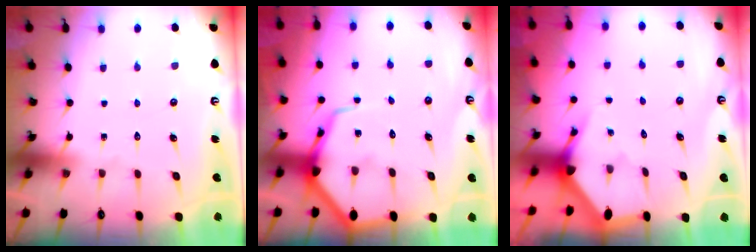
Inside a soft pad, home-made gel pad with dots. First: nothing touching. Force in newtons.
{"total": 9.5, "press": 9.4, "slide": 1.0}
{"total": 2.9, "press": 2.9, "slide": 0.2}